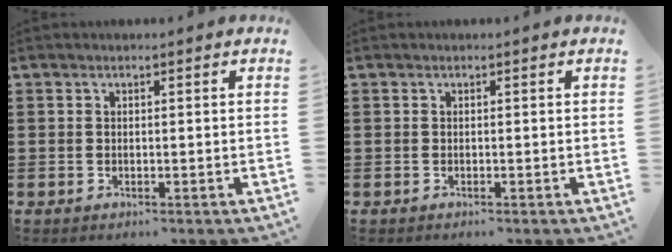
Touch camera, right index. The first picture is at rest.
{"total": 0.0}